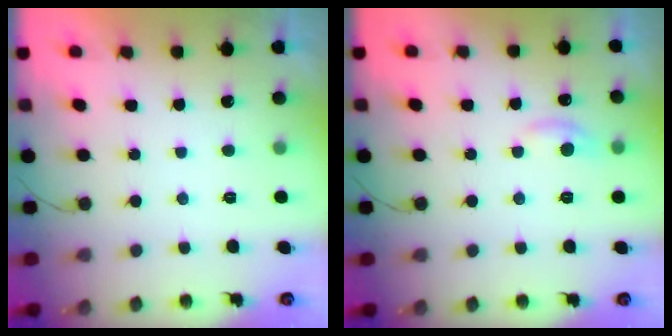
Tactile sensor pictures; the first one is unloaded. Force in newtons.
{"total": 6.6, "press": 6.6, "slide": 0.8}